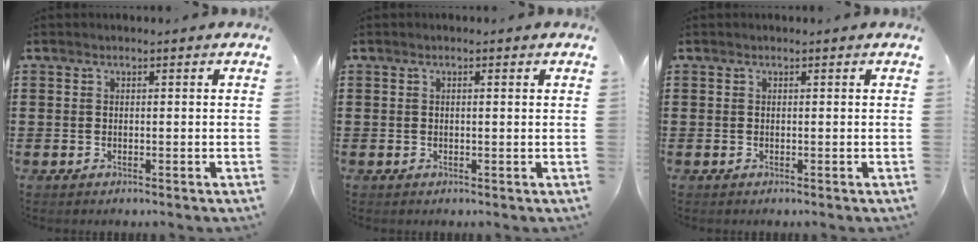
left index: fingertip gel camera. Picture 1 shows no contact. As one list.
[{"total": 0.8, "force": [0.2, 0.0, 0.7], "torque": [-0.013, -0.001, 0.004]}, {"total": 0.0}]